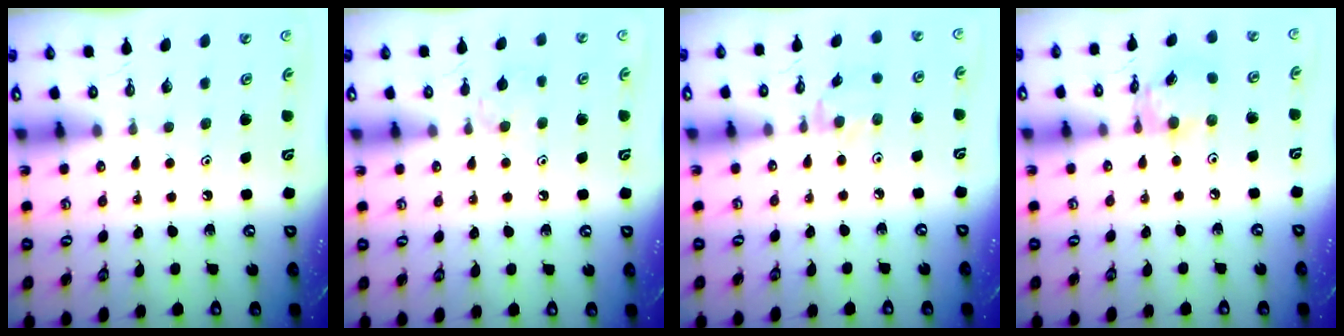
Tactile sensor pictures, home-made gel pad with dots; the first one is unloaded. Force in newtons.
{"total": 5.0, "press": 4.9, "slide": 0.9}
{"total": 2.0, "press": 2.0, "slide": 0.4}
{"total": 11.2, "press": 11.2, "slide": 0.9}